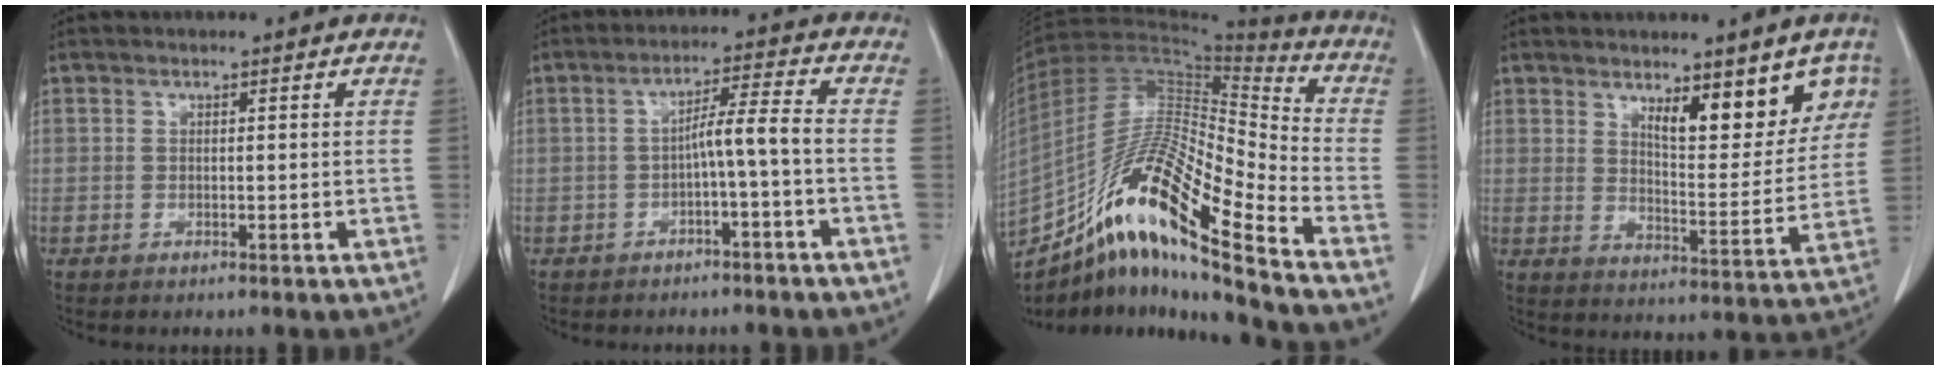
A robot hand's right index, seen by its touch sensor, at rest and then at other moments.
{"total": 4.9, "force": [-1.6, -0.4, 4.6], "torque": [-0.074, 0.021, -0.023]}
{"total": 21.1, "force": [-13.8, 1.1, 15.8], "torque": [-0.310, -0.009, -0.253]}
{"total": 10.8, "force": [6.4, 3.6, 7.9], "torque": [-0.093, -0.009, 0.096]}